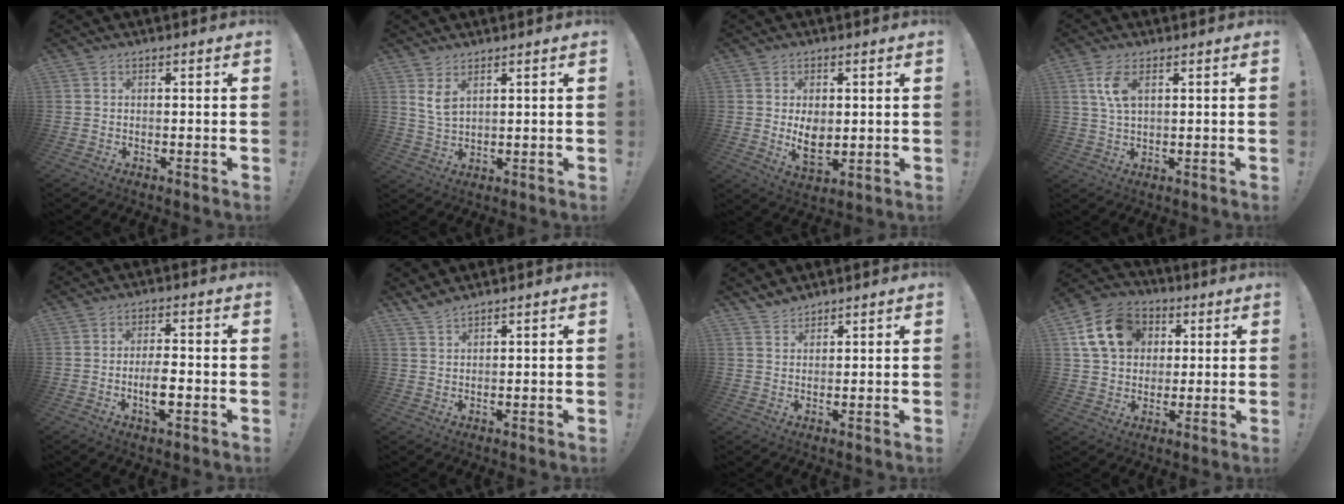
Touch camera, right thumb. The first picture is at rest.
{"total": 4.6, "force": [2.8, 1.8, 3.2], "torque": [-0.053, -0.016, 0.050]}
{"total": 6.9, "force": [0.4, 4.5, 5.2], "torque": [-0.085, -0.009, 0.009]}
{"total": 6.4, "force": [2.1, 2.9, 5.2], "torque": [-0.104, -0.005, 0.032]}
{"total": 6.4, "force": [-2.1, 2.0, 5.7], "torque": [-0.112, 0.000, -0.038]}
{"total": 2.8, "force": [2.5, 0.2, 1.2], "torque": [-0.033, -0.011, 0.048]}
{"total": 3.3, "force": [3.1, 1.1, 0.6], "torque": [-0.016, -0.019, 0.060]}
{"total": 15.5, "force": [5.4, 12.1, 8.2], "torque": [-0.124, -0.006, 0.111]}